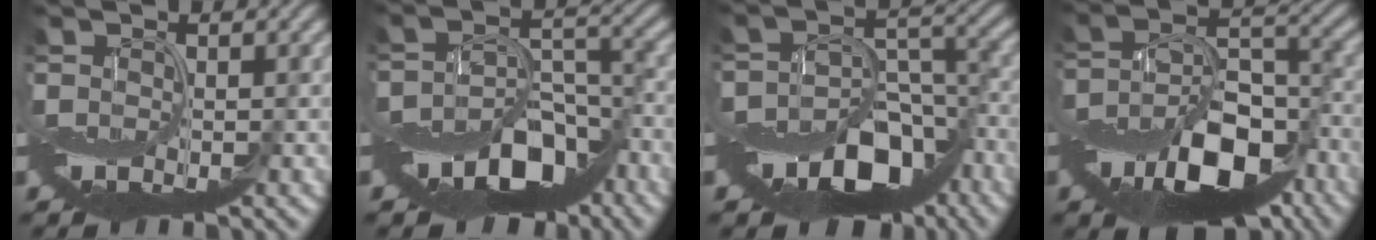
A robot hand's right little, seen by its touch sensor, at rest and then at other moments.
{"total": 8.7, "force": [-6.1, 3.9, 4.8], "torque": [-0.067, -0.003, -0.106]}
{"total": 10.1, "force": [-7.1, 4.9, 5.3], "torque": [-0.077, 0.004, -0.115]}
{"total": 10.9, "force": [-6.0, 5.4, 7.3], "torque": [-0.124, -0.004, -0.102]}